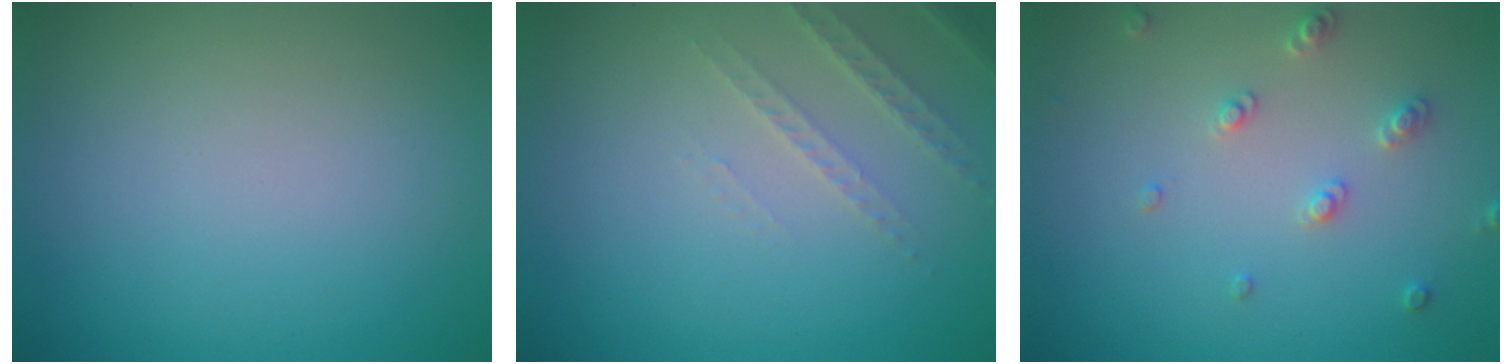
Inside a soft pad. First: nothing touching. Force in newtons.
{"total": 1.9, "press": 1.8, "slide": 0.6}
{"total": 1.9, "press": 1.8, "slide": 0.5}